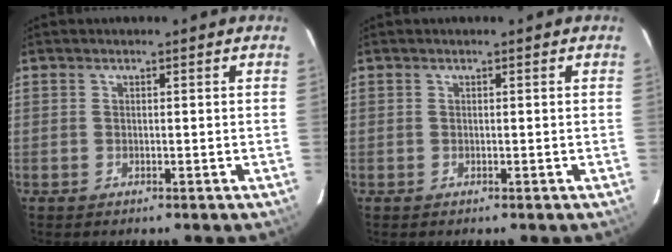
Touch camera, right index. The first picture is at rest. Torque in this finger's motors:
{"motor_torque": [0.00, 0.00, 0.00, 0.00]}